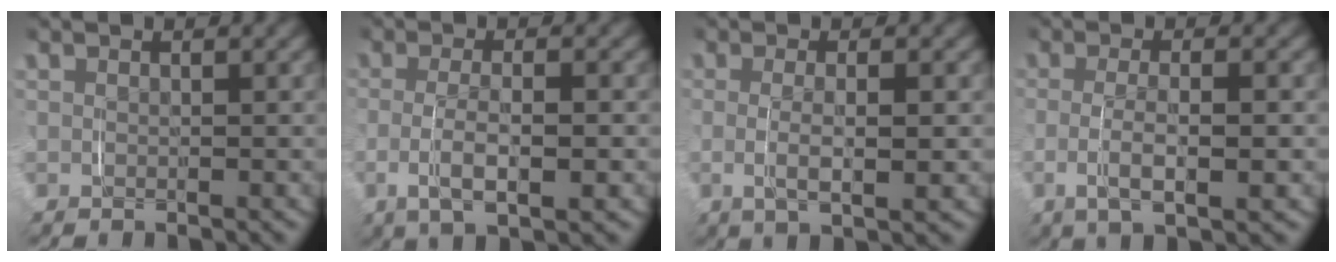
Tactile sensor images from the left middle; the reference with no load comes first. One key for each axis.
{"total": 4.3, "fx": -0.9, "fy": 1.6, "fz": 3.9, "tx": -0.073, "ty": -0.003, "tz": -0.014}
{"total": 3.3, "fx": -0.3, "fy": 0.9, "fz": 3.2, "tx": -0.063, "ty": -0.009, "tz": 0.001}
{"total": 3.9, "fx": -0.8, "fy": 1.2, "fz": 3.7, "tx": -0.072, "ty": -0.005, "tz": -0.011}